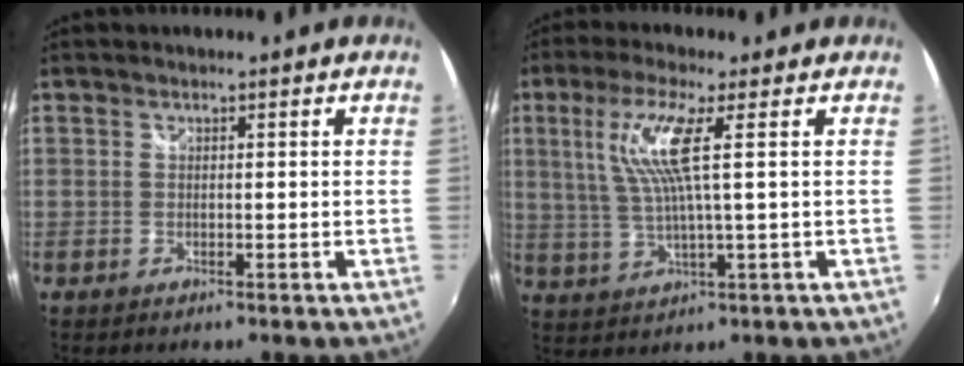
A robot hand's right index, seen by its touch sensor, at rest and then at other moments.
{"total": 8.7, "force": [2.6, 0.0, 8.3], "torque": [-0.166, 0.000, 0.059]}